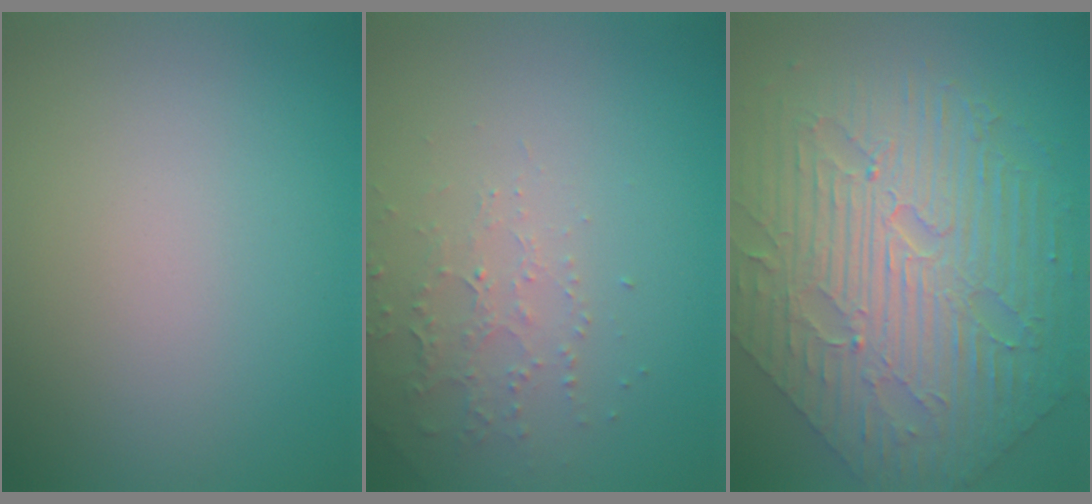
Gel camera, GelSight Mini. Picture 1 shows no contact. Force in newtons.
{"total": 2.2, "press": 2.1, "slide": 0.6}
{"total": 10.4, "press": 7.1, "slide": 7.6}